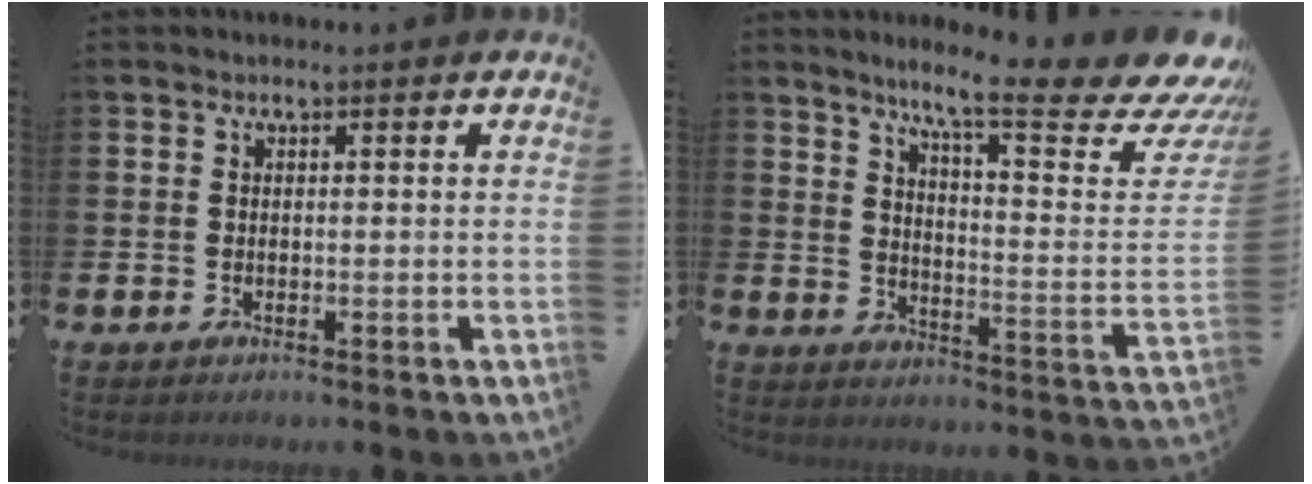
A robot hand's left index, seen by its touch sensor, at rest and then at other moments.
{"total": 12.2, "force": [9.0, 2.2, 8.0], "torque": [-0.137, -0.069, 0.140]}